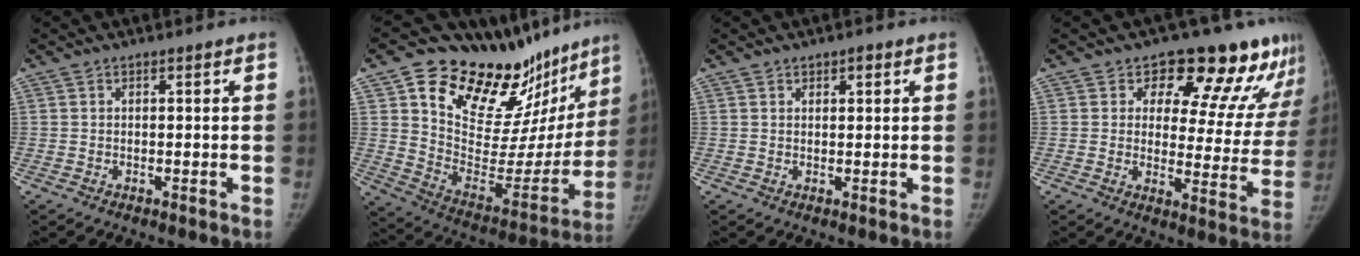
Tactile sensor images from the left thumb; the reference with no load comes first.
{"total": 29.4, "force": [20.4, 14.1, 15.8], "torque": [-0.193, -0.089, 0.312]}
{"total": 1.7, "force": [1.0, 0.9, 1.0], "torque": [-0.006, -0.003, 0.014]}
{"total": 16.2, "force": [11.9, 7.5, 7.9], "torque": [-0.029, -0.077, 0.133]}